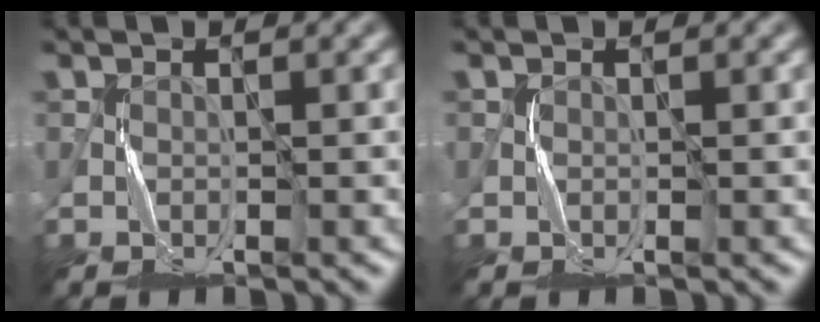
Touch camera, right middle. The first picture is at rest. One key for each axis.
{"total": 0.0}